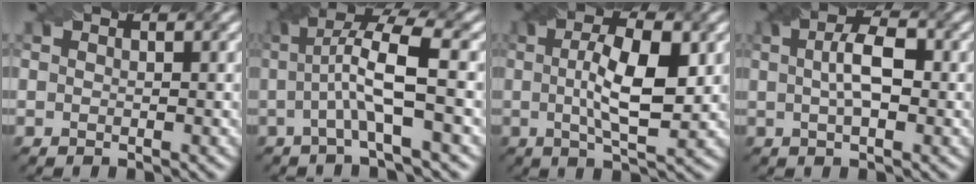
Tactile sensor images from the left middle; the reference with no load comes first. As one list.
[{"total": 5.9, "force": [0.2, 1.0, 5.8], "torque": [-0.111, 0.012, 0.002]}, {"total": 7.1, "force": [0.6, 2.1, 6.7], "torque": [-0.113, 0.006, 0.010]}, {"total": 4.1, "force": [0.5, 1.6, 3.8], "torque": [-0.071, 0.007, 0.005]}]